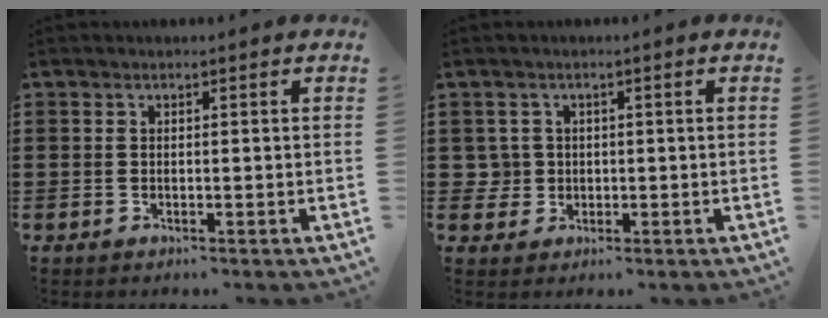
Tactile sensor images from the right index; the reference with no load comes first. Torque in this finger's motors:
{"motor_torque": [-0.16, 0.22, 0.00, -0.04]}